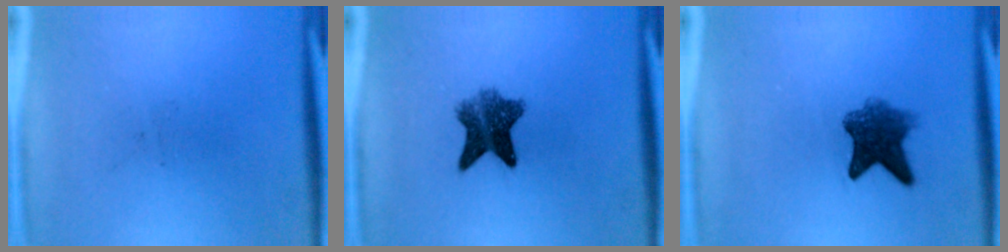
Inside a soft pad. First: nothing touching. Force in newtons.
{"total": 6.9}
{"total": 6.3}